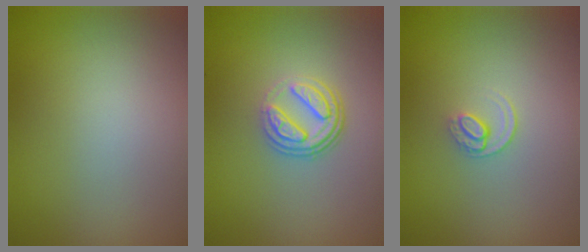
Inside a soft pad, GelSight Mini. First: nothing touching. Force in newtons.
{"total": 3.8, "press": 2.7, "slide": 2.6}
{"total": 1.2, "press": 0.8, "slide": 0.9}